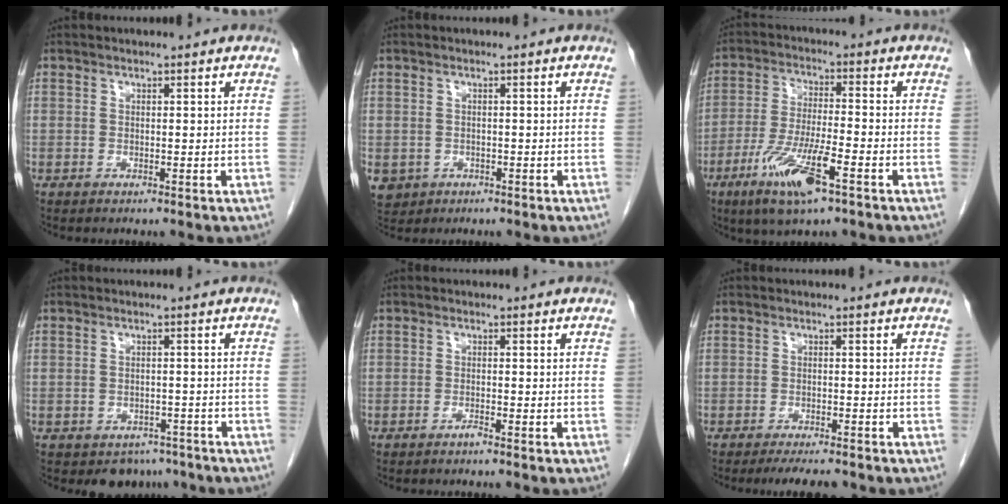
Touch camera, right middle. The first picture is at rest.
{"total": 5.1, "force": [-2.2, 4.5, 1.3], "torque": [-0.032, -0.001, -0.028]}
{"total": 11.0, "force": [-5.8, 1.5, 9.2], "torque": [-0.189, -0.020, -0.105]}
{"total": 4.2, "force": [-3.3, 2.5, 0.7], "torque": [0.000, 0.007, -0.042]}
{"total": 1.0, "force": [-0.8, -0.1, 0.5], "torque": [-0.011, 0.000, -0.015]}
{"total": 5.1, "force": [-4.4, 0.7, 2.4], "torque": [-0.033, -0.009, -0.067]}